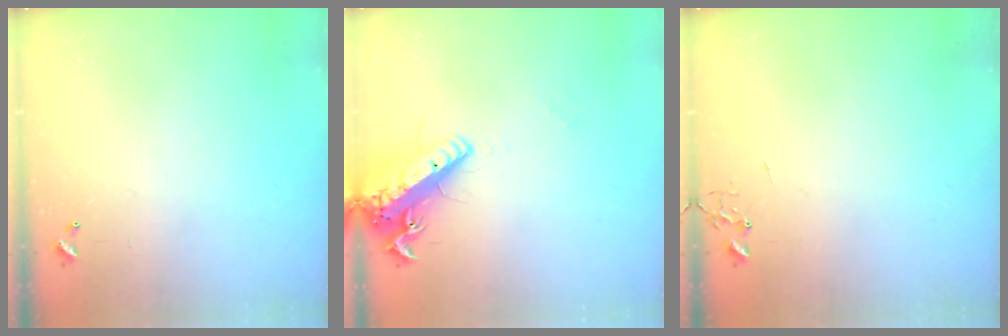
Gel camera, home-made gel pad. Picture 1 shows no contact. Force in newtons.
{"total": 17.2, "press": 16.8, "slide": 3.6}
{"total": 0.0}